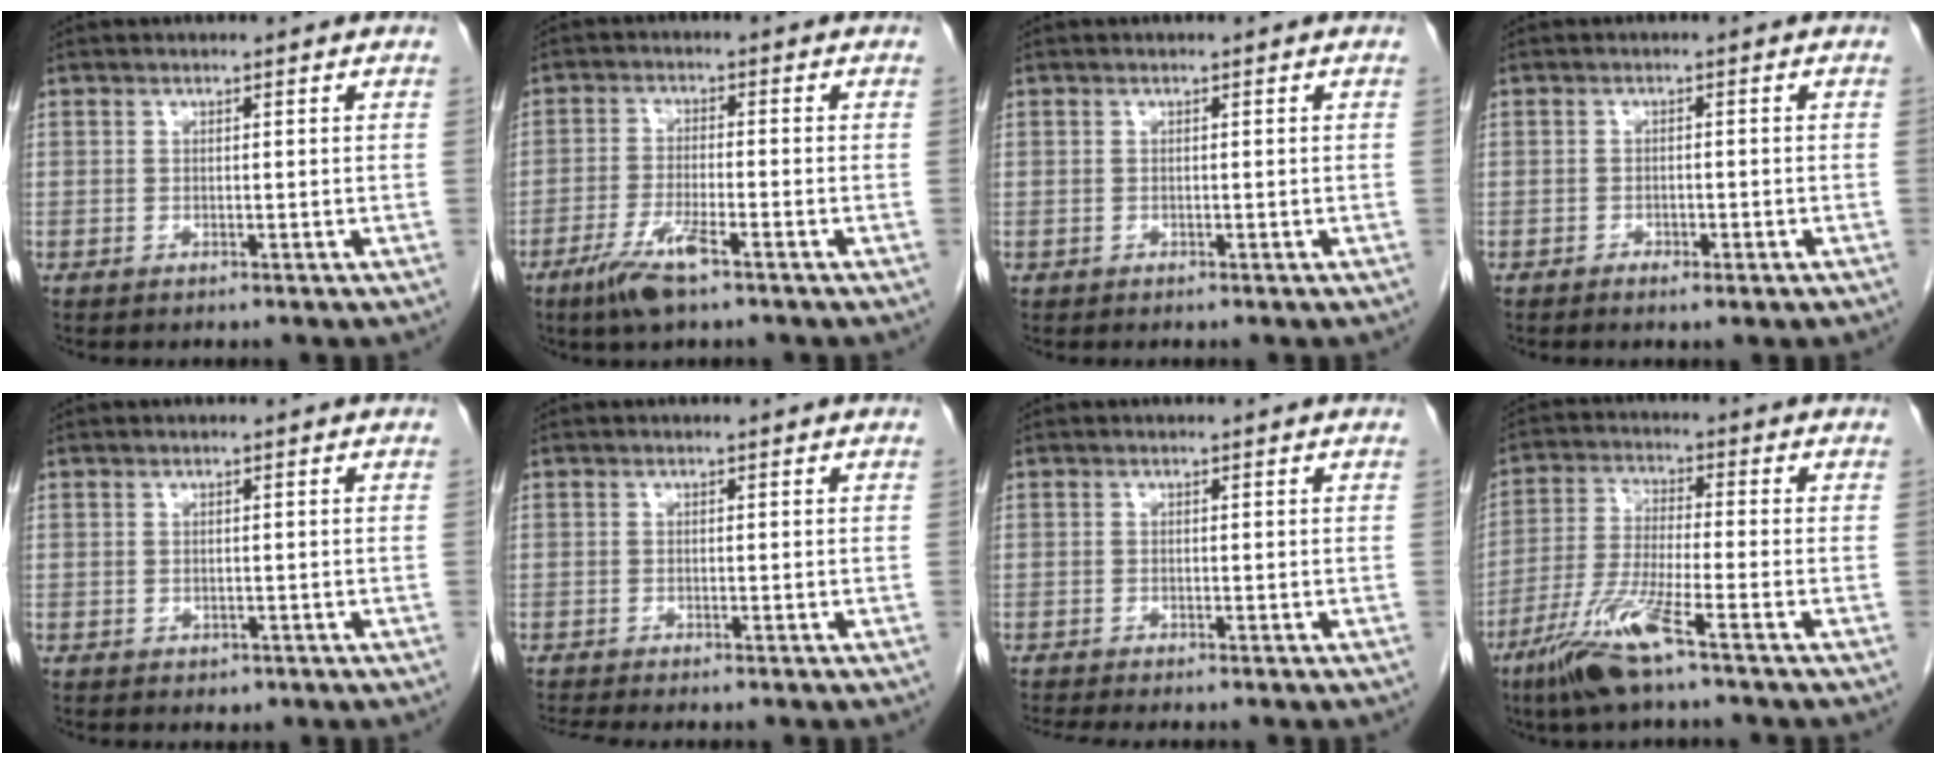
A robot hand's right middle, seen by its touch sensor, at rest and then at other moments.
{"total": 6.1, "force": [-3.8, 0.6, 4.7], "torque": [-0.099, -0.010, -0.071]}
{"total": 0.0}
{"total": 2.1, "force": [-1.3, 0.7, 1.5], "torque": [-0.025, 0.000, -0.016]}
{"total": 1.0, "force": [-0.4, 0.8, 0.4], "torque": [-0.007, 0.001, 0.000]}
{"total": 1.5, "force": [-1.4, -0.4, 0.4], "torque": [-0.015, -0.006, -0.028]}
{"total": 2.0, "force": [-1.9, -0.2, 0.8], "torque": [-0.015, -0.005, -0.032]}
{"total": 9.6, "force": [-5.9, 0.0, 7.5], "torque": [-0.163, -0.024, -0.120]}